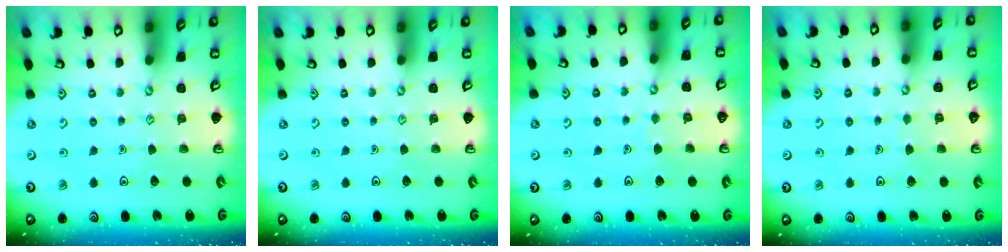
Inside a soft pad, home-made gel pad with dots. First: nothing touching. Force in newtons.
{"total": 0.0}
{"total": 2.4, "press": 2.4, "slide": 0.2}
{"total": 2.4, "press": 2.4, "slide": 0.2}